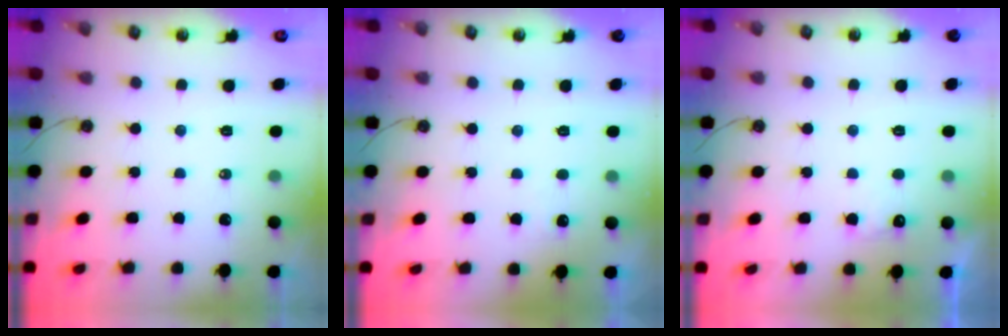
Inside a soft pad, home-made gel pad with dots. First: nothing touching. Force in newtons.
{"total": 2.1, "press": 1.9, "slide": 0.9}
{"total": 6.9, "press": 6.8, "slide": 1.4}